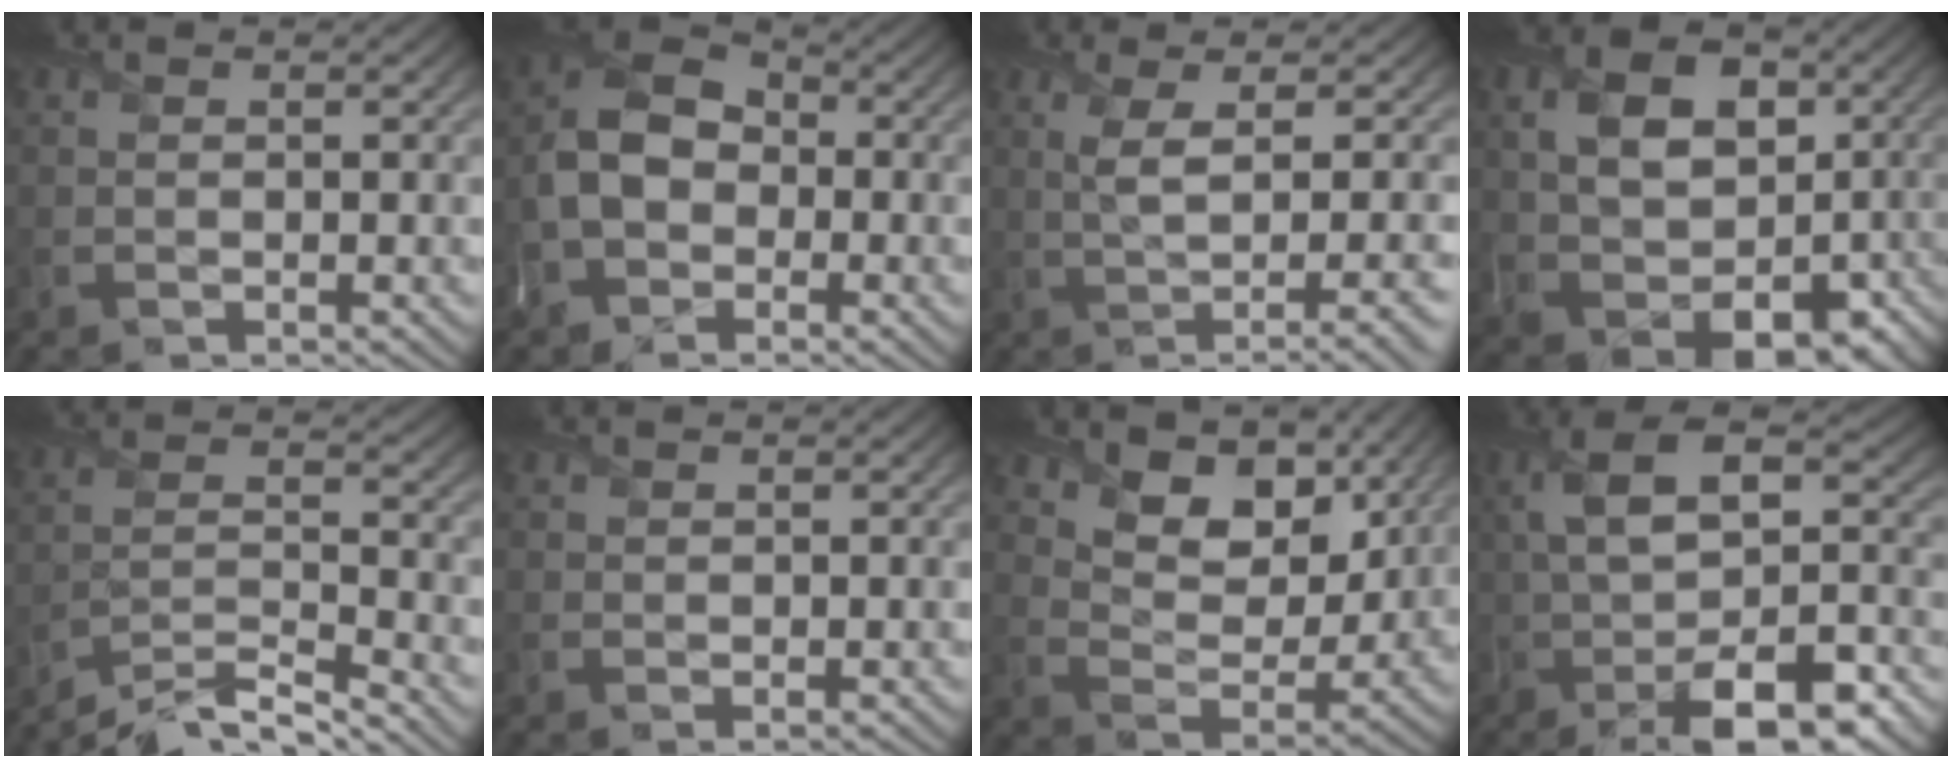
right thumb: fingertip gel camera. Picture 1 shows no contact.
{"total": 8.2, "force": [-2.2, 6.0, 5.1], "torque": [-0.115, 0.000, -0.059]}
{"total": 7.2, "force": [0.3, 1.9, 6.9], "torque": [-0.094, 0.011, 0.005]}
{"total": 13.0, "force": [-0.4, 8.9, 9.4], "torque": [-0.171, -0.016, 0.001]}
{"total": 8.0, "force": [-6.8, 1.4, 3.9], "torque": [-0.068, 0.001, -0.133]}
{"total": 0.7, "force": [0.4, 0.5, 0.2], "torque": [-0.006, -0.003, 0.011]}
{"total": 9.9, "force": [5.9, 5.6, 5.7], "torque": [-0.116, -0.010, 0.094]}
{"total": 17.3, "force": [-3.3, 7.3, 15.4], "torque": [-0.272, 0.004, -0.044]}